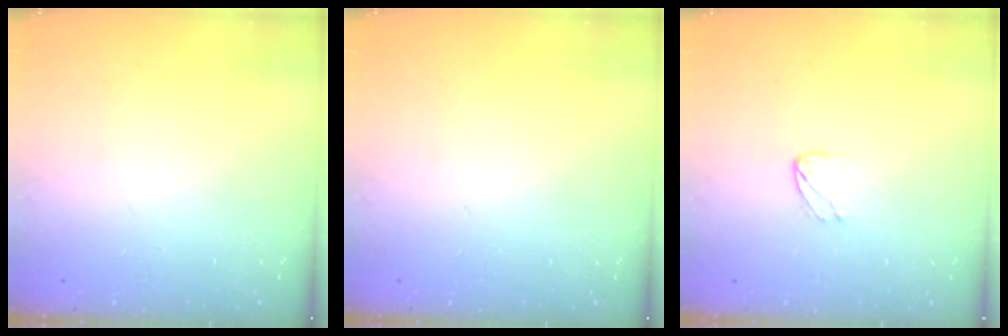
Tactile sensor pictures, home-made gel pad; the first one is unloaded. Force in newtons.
{"total": 0.0}
{"total": 3.8, "press": 3.8, "slide": 0.3}